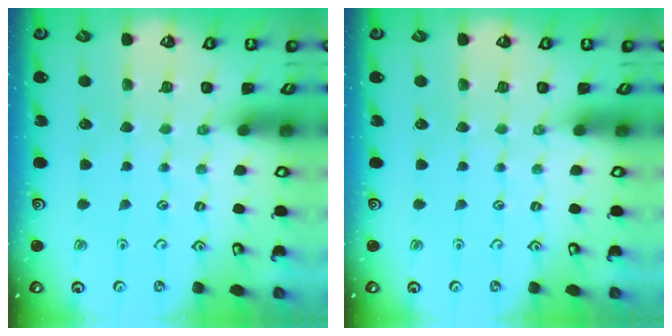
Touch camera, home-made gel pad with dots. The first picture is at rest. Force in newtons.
{"total": 0.0}